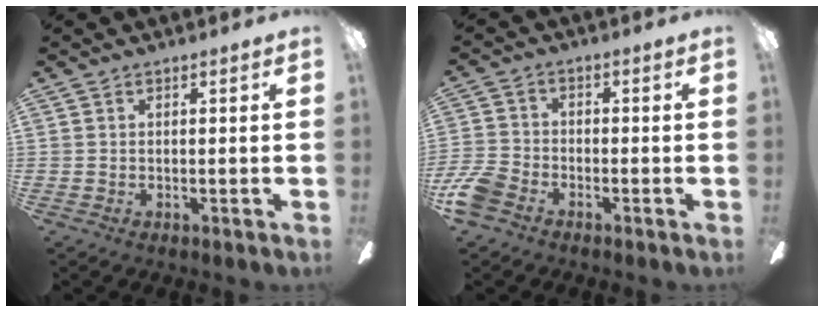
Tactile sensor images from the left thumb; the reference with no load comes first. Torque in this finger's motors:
{"motor_torque": [-0.14, 0.15, -0.06, 0.08, 0.00]}